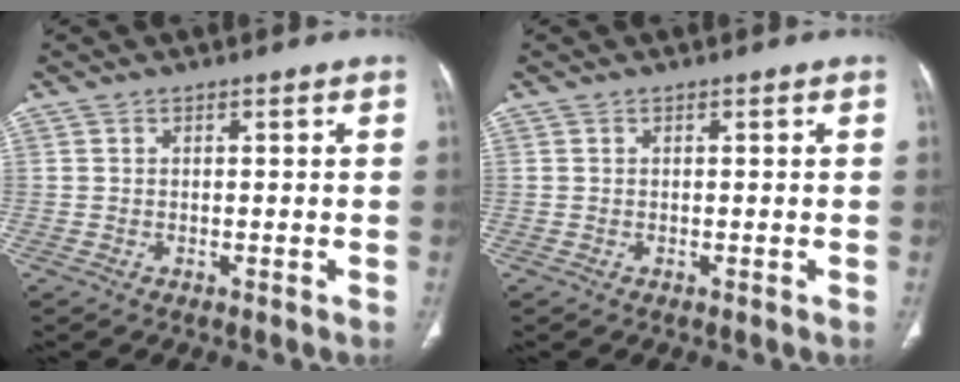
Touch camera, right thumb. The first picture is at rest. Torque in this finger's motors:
{"motor_torque": [0.00, 0.00, -0.01, 0.00, 0.00]}